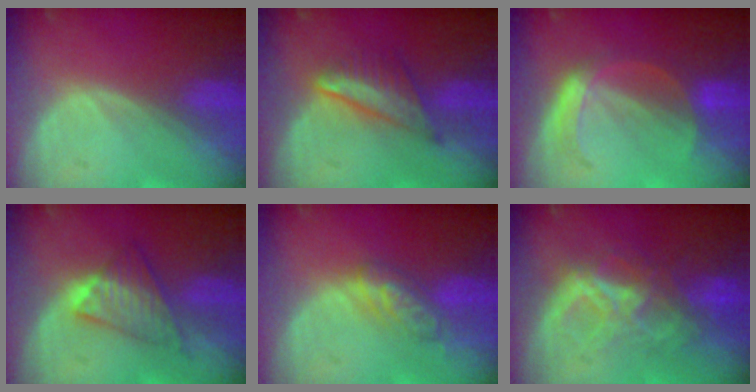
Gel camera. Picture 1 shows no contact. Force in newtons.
{"total": 6.3, "press": 5.8, "slide": 2.6}
{"total": 4.8, "press": 4.8, "slide": 0.4}
{"total": 6.1, "press": 6.0, "slide": 1.0}
{"total": 5.2, "press": 5.1, "slide": 0.8}
{"total": 8.7, "press": 7.5, "slide": 4.3}